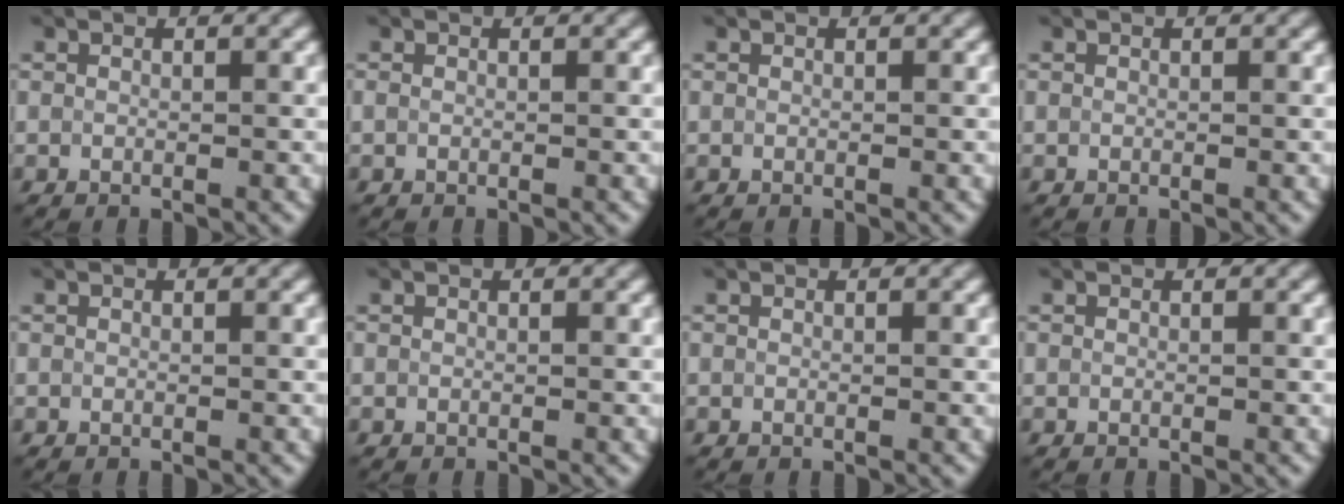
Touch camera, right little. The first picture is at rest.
{"total": 0.0}
{"total": 0.0}
{"total": 0.0}
{"total": 0.0}
{"total": 0.0}
{"total": 0.0}
{"total": 0.0}